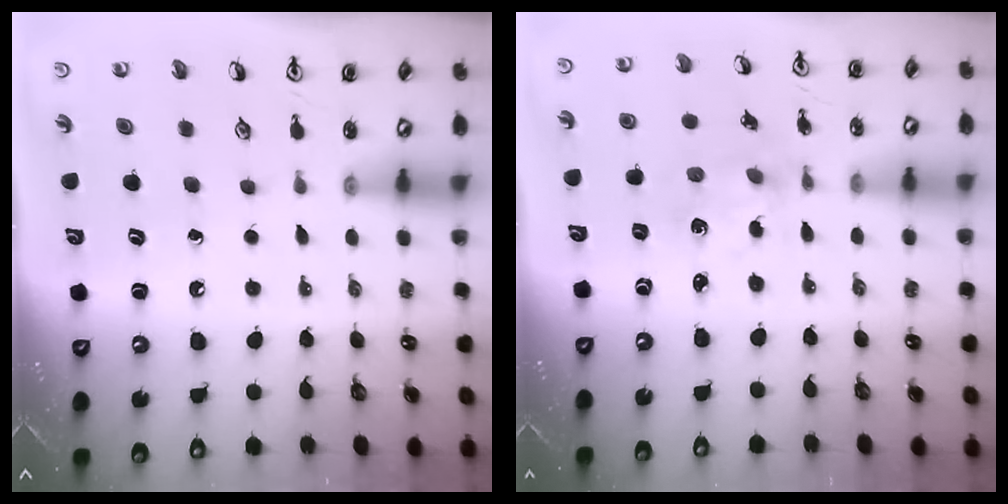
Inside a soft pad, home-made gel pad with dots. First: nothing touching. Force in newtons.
{"total": 1.9, "press": 1.9, "slide": 0.2}